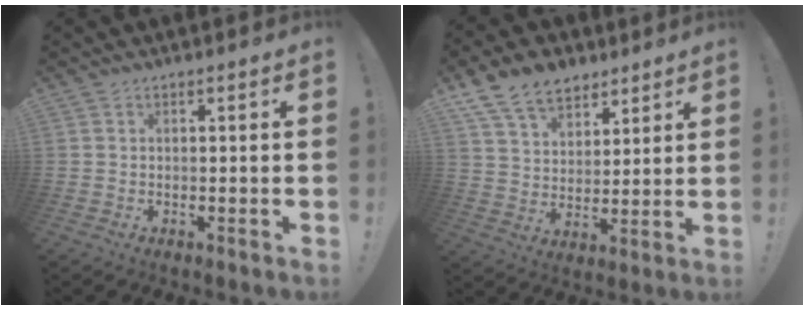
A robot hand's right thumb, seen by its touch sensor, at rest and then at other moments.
{"total": 13.5, "force": [9.0, 8.7, 5.2], "torque": [-0.092, -0.051, 0.173]}